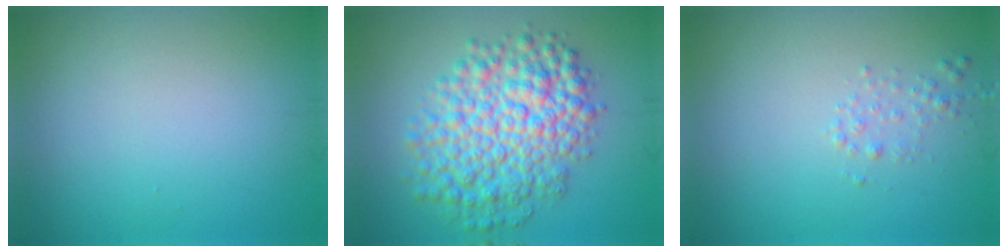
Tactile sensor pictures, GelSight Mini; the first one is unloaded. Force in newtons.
{"total": 8.0, "press": 8.0, "slide": 0.1}
{"total": 1.0, "press": 1.0, "slide": 0.0}